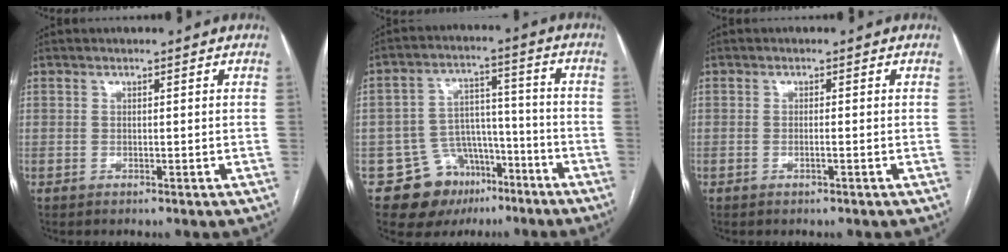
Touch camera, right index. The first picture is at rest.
{"total": 10.8, "force": [-6.5, 7.9, 3.4], "torque": [-0.046, 0.046, -0.092]}
{"total": 0.9, "force": [-0.3, 0.0, 0.8], "torque": [-0.017, 0.000, -0.003]}